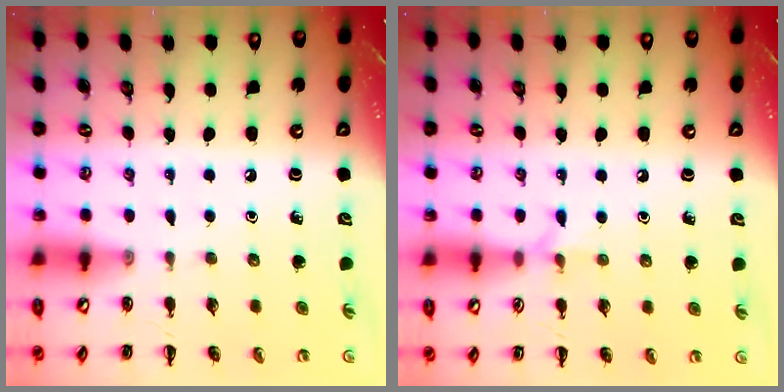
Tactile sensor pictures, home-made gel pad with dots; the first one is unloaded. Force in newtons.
{"total": 4.6, "press": 4.4, "slide": 1.1}